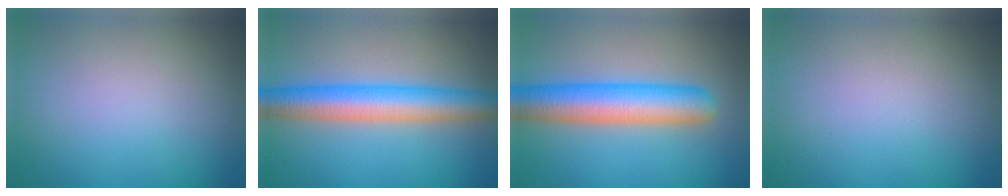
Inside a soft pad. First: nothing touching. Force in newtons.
{"total": 6.7, "press": 6.7, "slide": 0.1}
{"total": 7.4, "press": 7.4, "slide": 0.2}
{"total": 0.0}